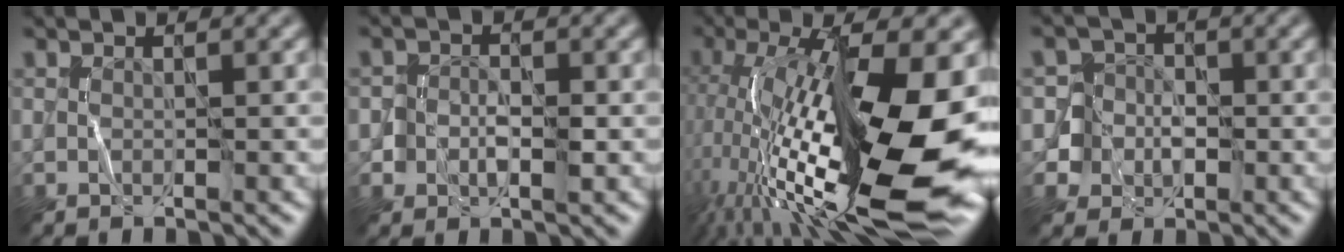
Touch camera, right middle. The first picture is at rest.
{"total": 1.7, "force": [-0.5, 1.4, 0.8], "torque": [-0.005, 0.003, -0.012]}
{"total": 16.2, "force": [-2.1, 5.3, 15.2], "torque": [-0.261, 0.010, -0.034]}
{"total": 3.6, "force": [-0.9, 3.5, 0.0], "torque": [0.024, 0.016, -0.027]}